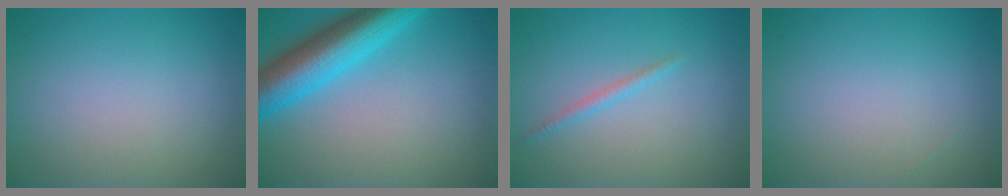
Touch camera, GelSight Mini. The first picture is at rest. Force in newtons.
{"total": 8.2, "press": 8.2, "slide": 0.3}
{"total": 1.0, "press": 1.0, "slide": 0.1}
{"total": 0.0}